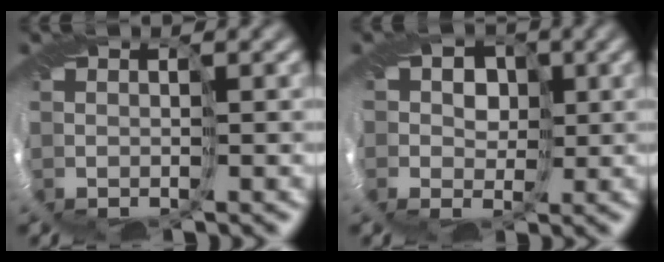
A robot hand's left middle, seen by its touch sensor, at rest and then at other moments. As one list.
[{"total": 4.2, "force": [0.9, 3.6, 1.9], "torque": [-0.018, 0.007, -0.005]}]